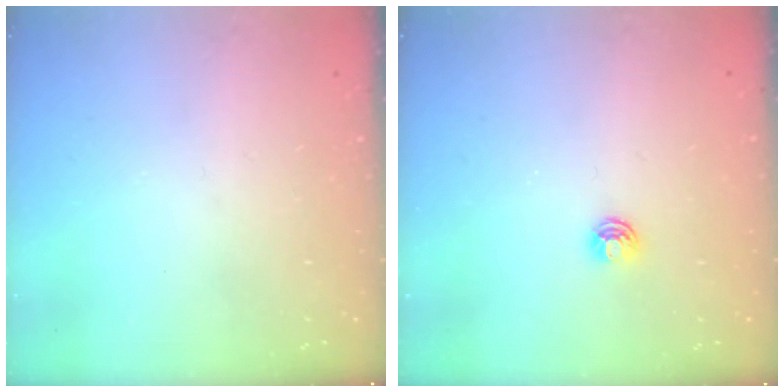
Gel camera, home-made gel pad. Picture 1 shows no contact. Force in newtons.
{"total": 4.2, "press": 4.2, "slide": 0.6}